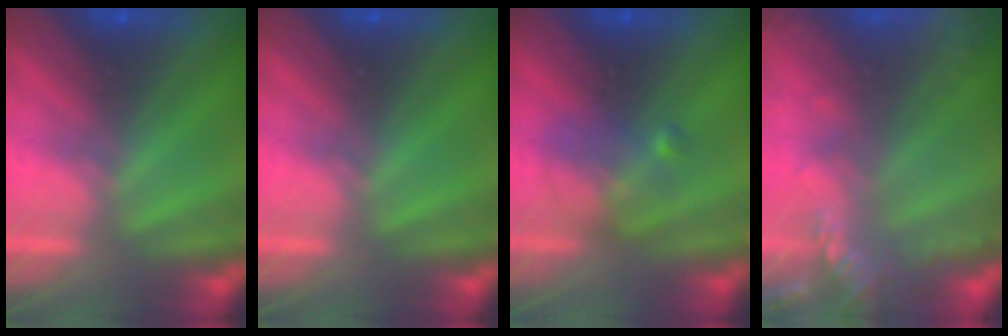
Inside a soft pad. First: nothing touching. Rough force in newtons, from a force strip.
{"total": 0.0}
{"total": 2.4}
{"total": 6.9}